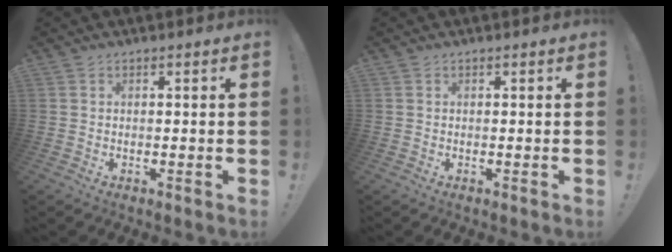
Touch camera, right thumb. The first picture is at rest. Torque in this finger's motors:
{"motor_torque": [0.00, 0.00, 0.00, 0.01, 0.00]}